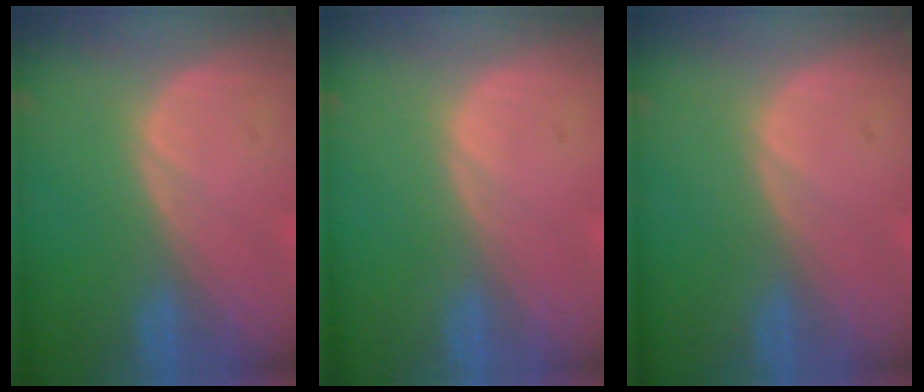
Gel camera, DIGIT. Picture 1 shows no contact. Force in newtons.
{"total": 0.0}
{"total": 0.0}